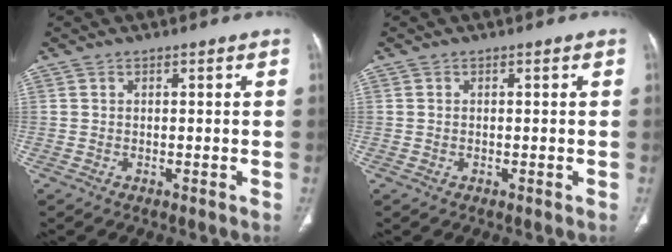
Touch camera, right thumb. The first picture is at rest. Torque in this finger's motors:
{"motor_torque": [0.30, 0.18, -0.38, -0.31, 0.00]}